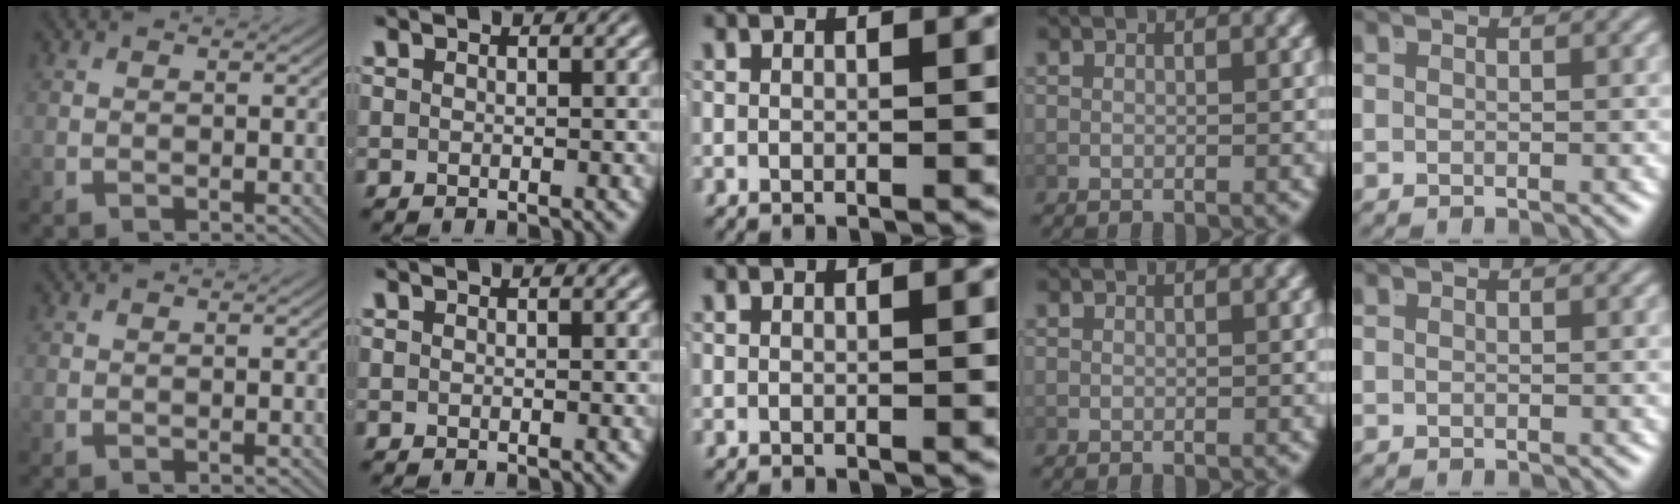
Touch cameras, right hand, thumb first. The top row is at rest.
{}